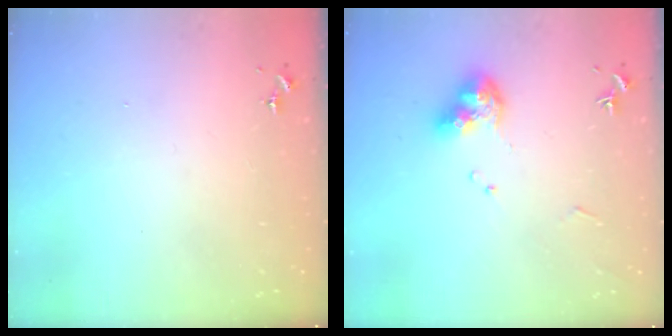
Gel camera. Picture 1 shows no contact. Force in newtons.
{"total": 10.4, "press": 10.4, "slide": 1.2}